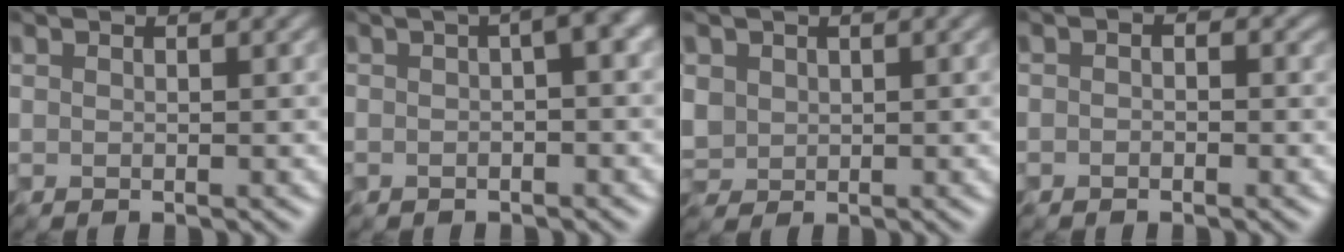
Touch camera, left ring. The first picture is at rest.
{"total": 3.1, "force": [0.0, 0.6, 3.1], "torque": [-0.041, 0.010, -0.003]}
{"total": 2.9, "force": [1.2, 2.5, 0.9], "torque": [-0.051, 0.006, 0.035]}
{"total": 0.9, "force": [-0.6, 0.5, 0.4], "torque": [-0.004, -0.003, -0.010]}